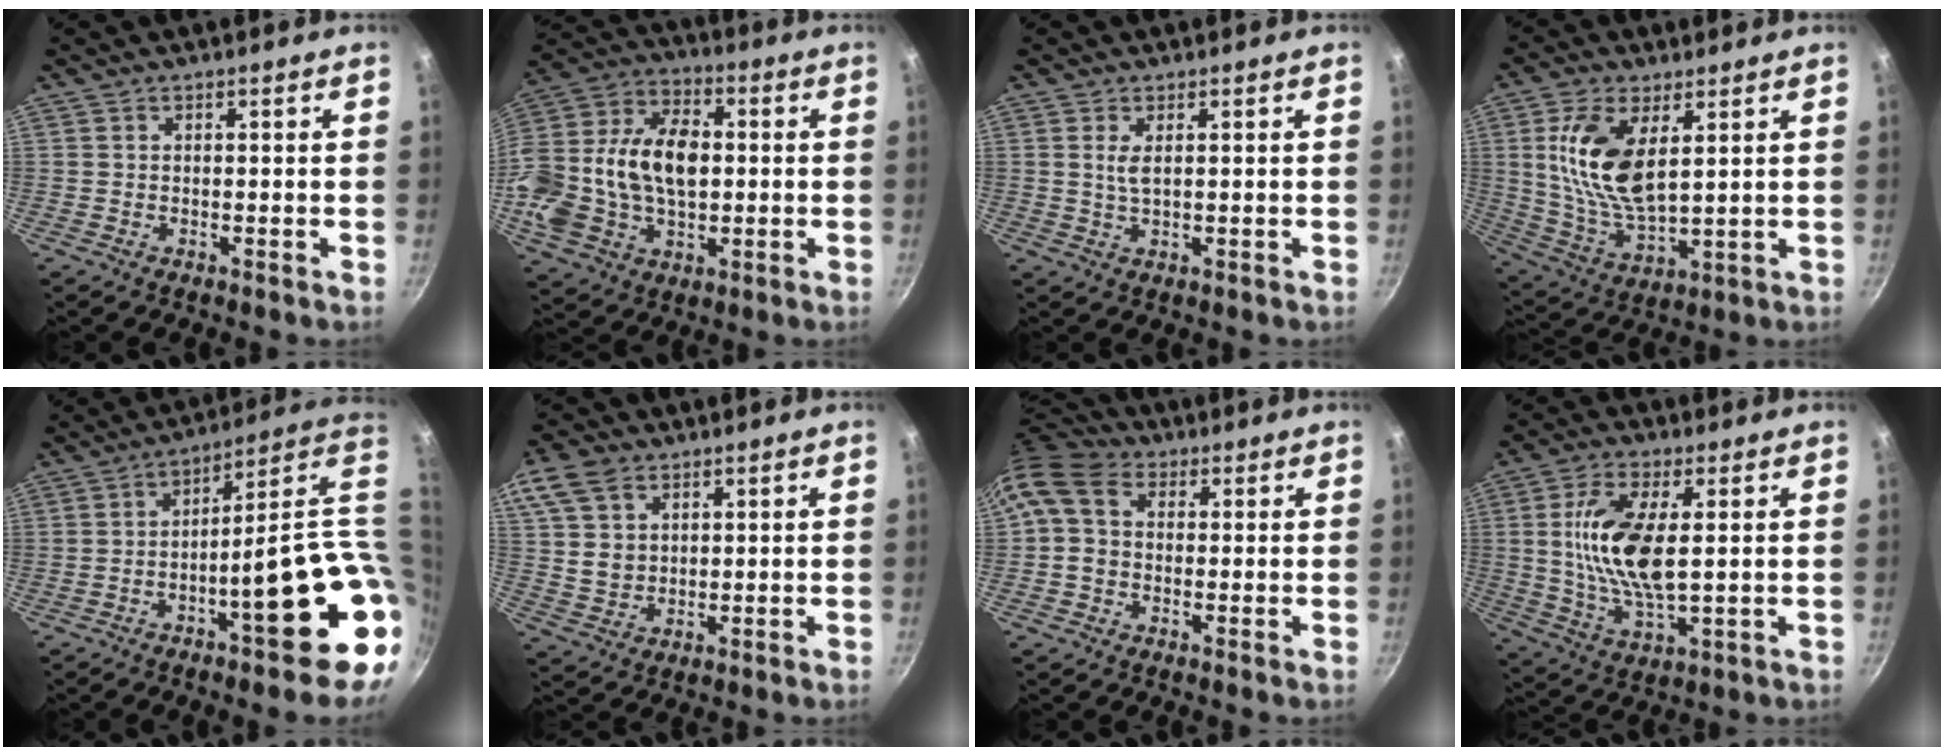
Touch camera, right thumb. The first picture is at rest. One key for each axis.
{"total": 23.6, "fx": 0.6, "fy": 15.8, "fz": 17.5, "tx": -0.333, "ty": 0.034, "tz": 0.006}
{"total": 2.4, "fx": 0.7, "fy": 0.9, "fz": 2.1, "tx": -0.043, "ty": -0.007, "tz": 0.016}
{"total": 14.3, "fx": 3.9, "fy": 6.9, "fz": 11.9, "tx": -0.232, "ty": -0.023, "tz": 0.084}
{"total": 21.4, "fx": -3.3, "fy": 5.2, "fz": 20.5, "tx": -0.238, "ty": 0.013, "tz": -0.043}
{"total": 9.6, "fx": 4.4, "fy": 6.8, "fz": 5.2, "tx": -0.078, "ty": -0.015, "tz": 0.081}
{"total": 9.5, "fx": 1.6, "fy": 7.4, "fz": 5.7, "tx": -0.106, "ty": 0.018, "tz": 0.010}
{"total": 13.9, "fx": 2.1, "fy": 6.0, "fz": 12.4, "tx": -0.239, "ty": -0.008, "tz": 0.042}